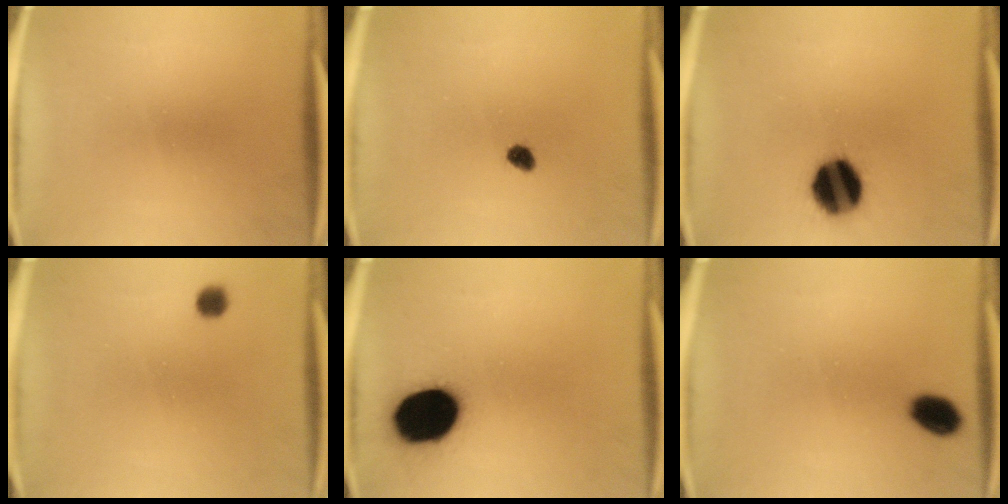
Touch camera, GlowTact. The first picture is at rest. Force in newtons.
{"total": 2.0}
{"total": 14.3}
{"total": 2.6}
{"total": 17.3}
{"total": 5.1}